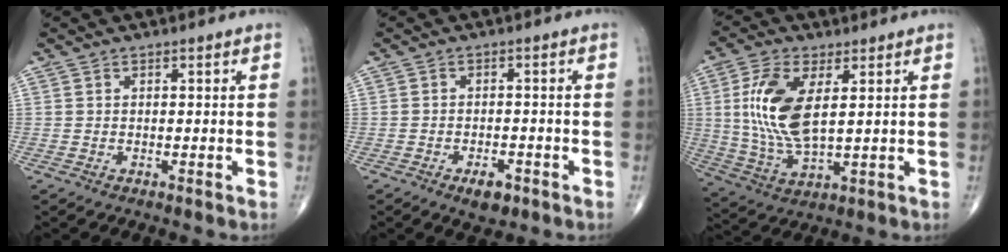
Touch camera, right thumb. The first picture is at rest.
{"total": 3.7, "force": [-2.1, 1.9, 2.4], "torque": [-0.032, 0.006, -0.029]}
{"total": 13.3, "force": [2.8, 5.8, 11.7], "torque": [-0.250, -0.012, 0.063]}